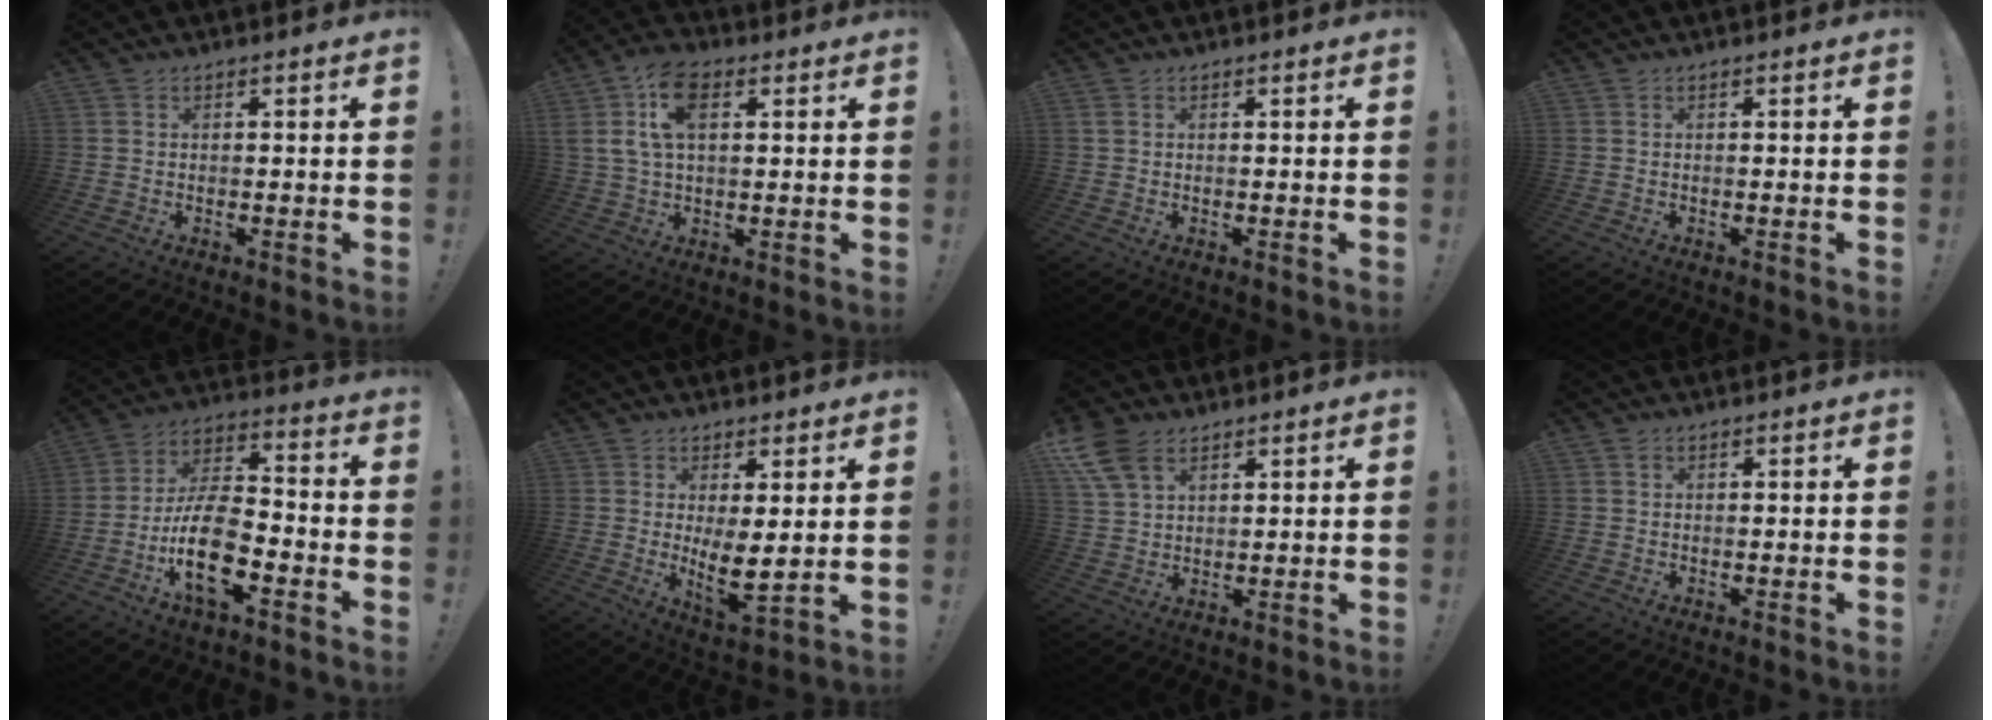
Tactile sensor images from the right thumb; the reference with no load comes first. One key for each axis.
{"total": 11.3, "fx": 4.0, "fy": 6.5, "fz": 8.4, "tx": -0.164, "ty": 0.007, "tz": 0.074}
{"total": 1.0, "fx": 0.4, "fy": 0.8, "fz": 0.5, "tx": -0.006, "ty": 0.002, "tz": 0.008}
{"total": 0.0}
{"total": 17.8, "fx": -7.5, "fy": 8.7, "fz": 13.7, "tx": -0.268, "ty": 0.042, "tz": -0.121}
{"total": 8.0, "fx": 1.7, "fy": 2.6, "fz": 7.4, "tx": -0.114, "ty": -0.033, "tz": 0.036}
{"total": 10.0, "fx": 5.7, "fy": 5.8, "fz": 5.9, "tx": -0.120, "ty": -0.021, "tz": 0.112}
{"total": 0.7, "fx": 0.5, "fy": 0.6, "fz": 0.0, "tx": 0.006, "ty": -0.003, "tz": 0.008}